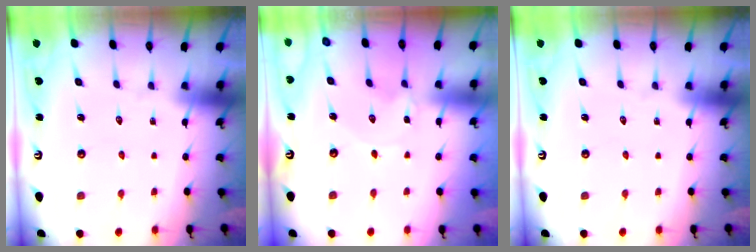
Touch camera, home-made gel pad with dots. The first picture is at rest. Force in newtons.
{"total": 0.0}
{"total": 0.0}